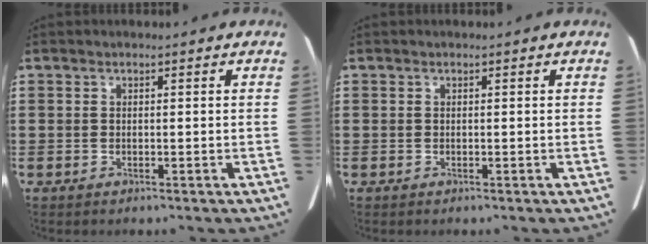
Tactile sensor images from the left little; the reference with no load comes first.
{"total": 0.0}